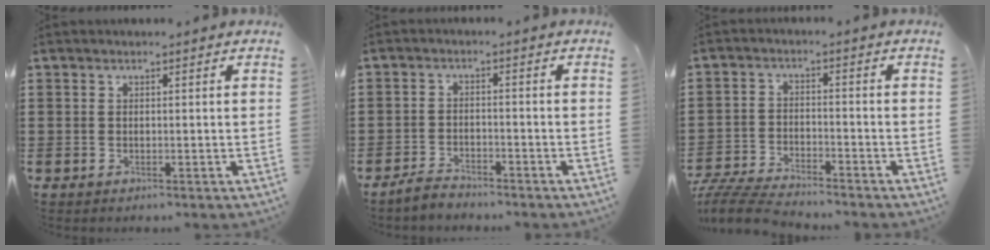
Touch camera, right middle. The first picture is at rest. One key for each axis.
{"total": 2.7, "fx": -2.6, "fy": 0.4, "fz": 0.4, "tx": -0.020, "ty": 0.001, "tz": -0.056}
{"total": 6.5, "fx": -6.2, "fy": 0.5, "fz": 1.8, "tx": -0.049, "ty": -0.003, "tz": -0.124}